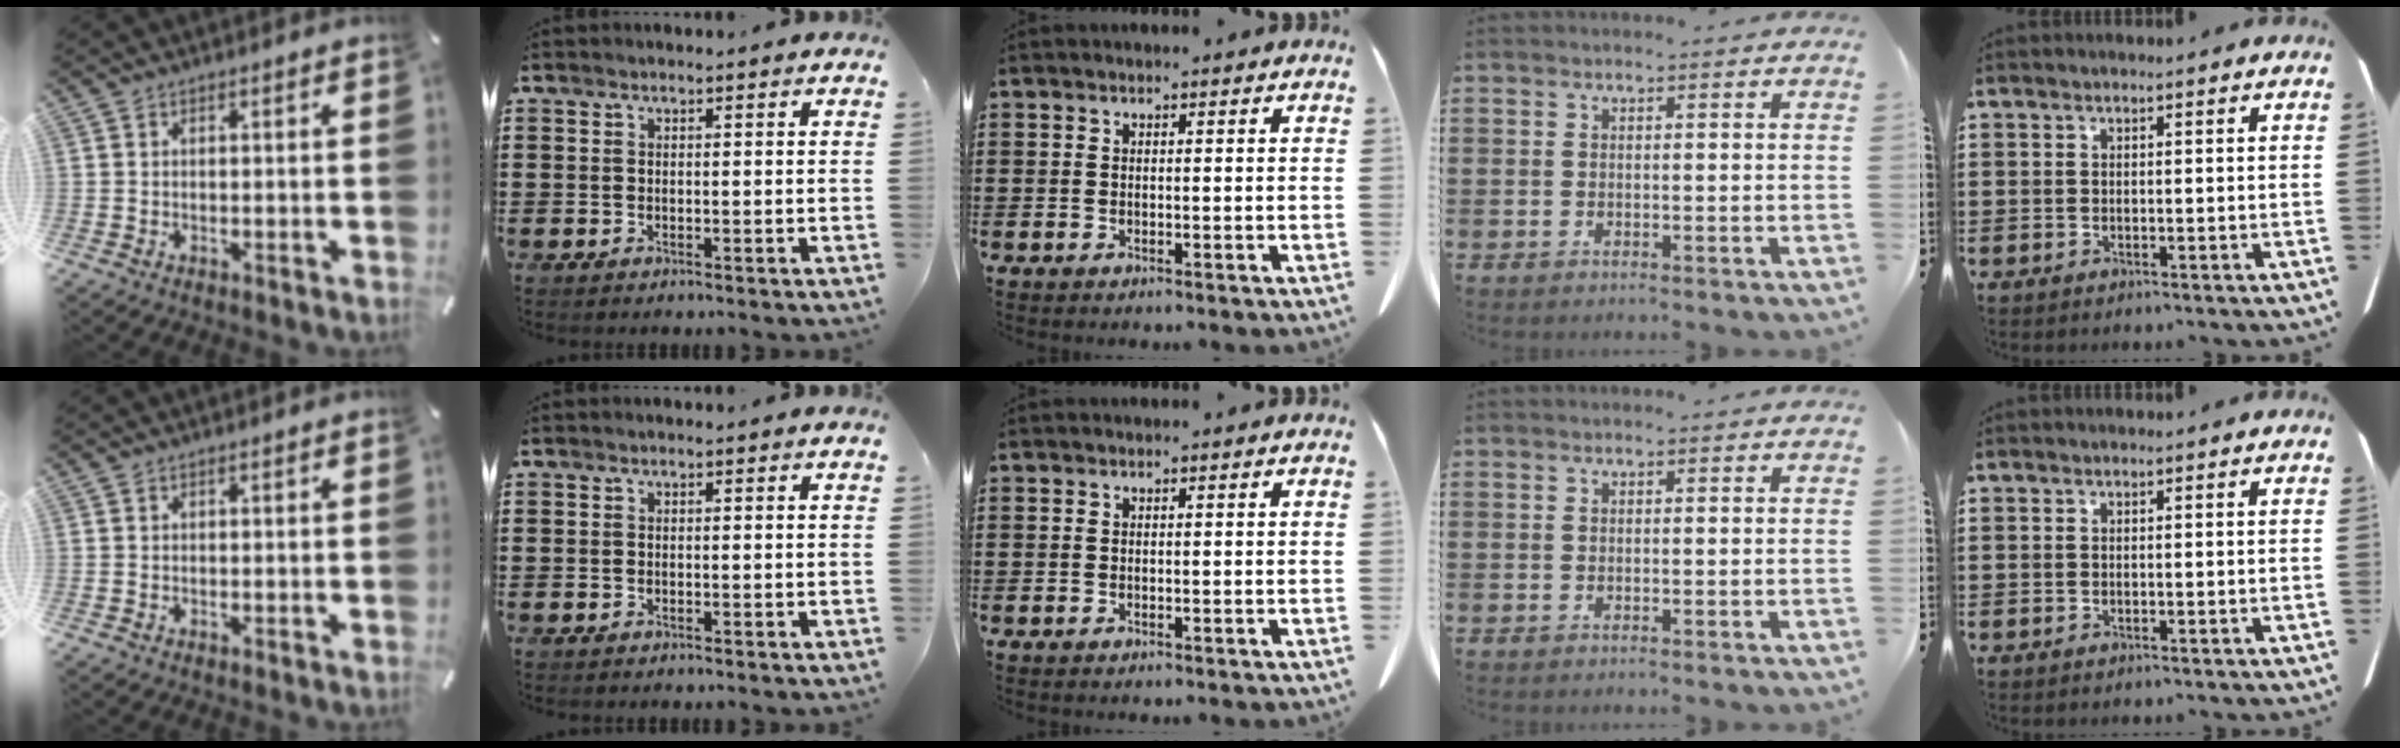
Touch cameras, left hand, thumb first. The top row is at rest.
{}